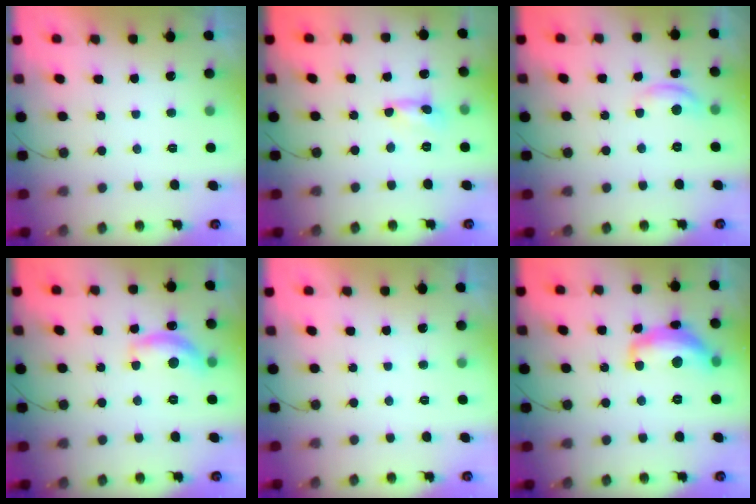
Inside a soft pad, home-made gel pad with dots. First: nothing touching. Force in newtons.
{"total": 0.8, "press": 0.7, "slide": 0.1}
{"total": 7.2, "press": 7.2, "slide": 0.3}
{"total": 12.6, "press": 12.6, "slide": 0.8}
{"total": 0.0}
{"total": 14.5, "press": 14.4, "slide": 1.1}